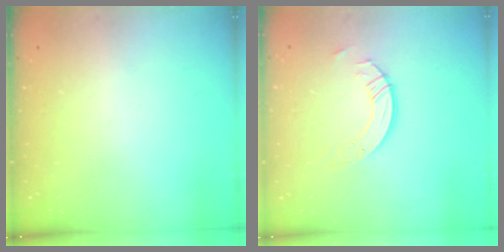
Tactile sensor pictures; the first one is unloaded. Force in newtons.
{"total": 6.5, "press": 6.4, "slide": 0.7}